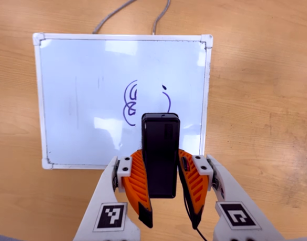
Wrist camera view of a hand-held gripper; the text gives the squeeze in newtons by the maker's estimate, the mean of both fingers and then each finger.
{"total": 7.4, "left": 5.2, "right": 9.6}